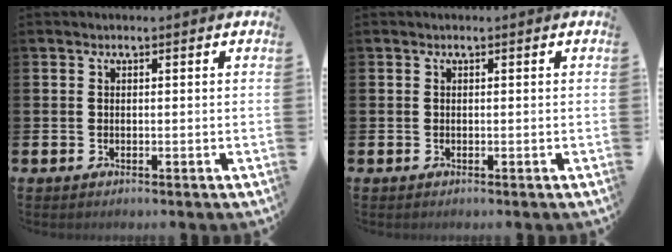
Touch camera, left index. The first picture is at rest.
{"total": 0.0}